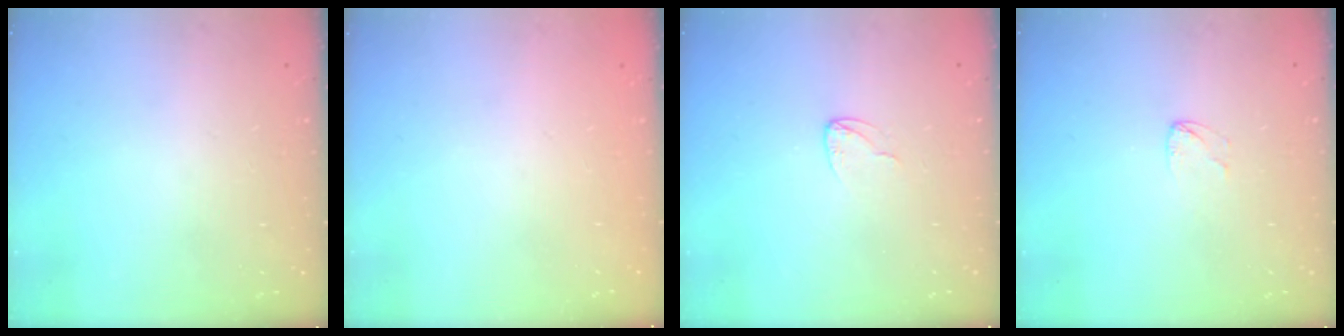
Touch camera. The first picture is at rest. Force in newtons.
{"total": 0.0}
{"total": 4.1, "press": 4.1, "slide": 0.3}
{"total": 2.5, "press": 2.5, "slide": 0.2}